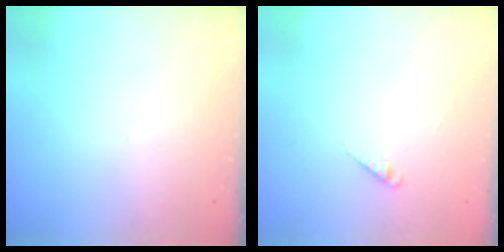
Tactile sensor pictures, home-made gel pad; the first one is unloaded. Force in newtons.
{"total": 1.9, "press": 1.9, "slide": 0.4}